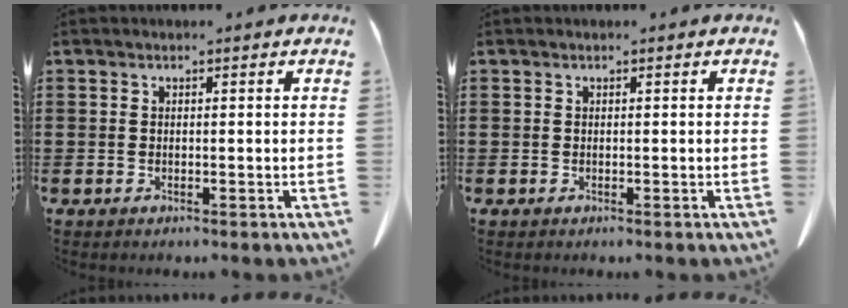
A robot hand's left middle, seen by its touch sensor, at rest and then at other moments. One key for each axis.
{"total": 0.0}